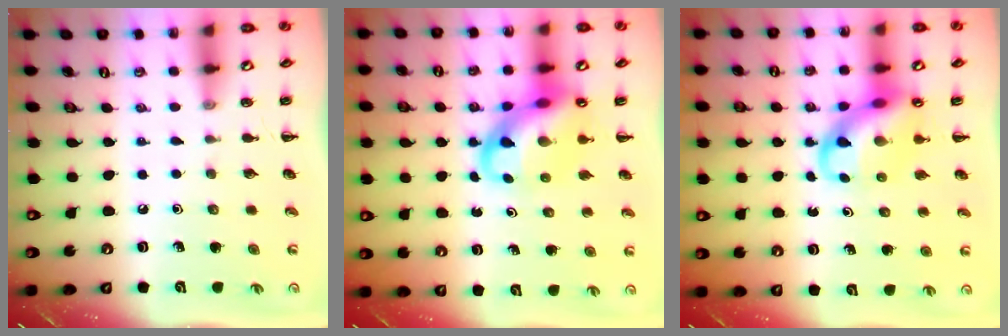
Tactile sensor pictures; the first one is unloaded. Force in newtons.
{"total": 12.6, "press": 12.1, "slide": 3.4}
{"total": 10.8, "press": 10.4, "slide": 2.9}